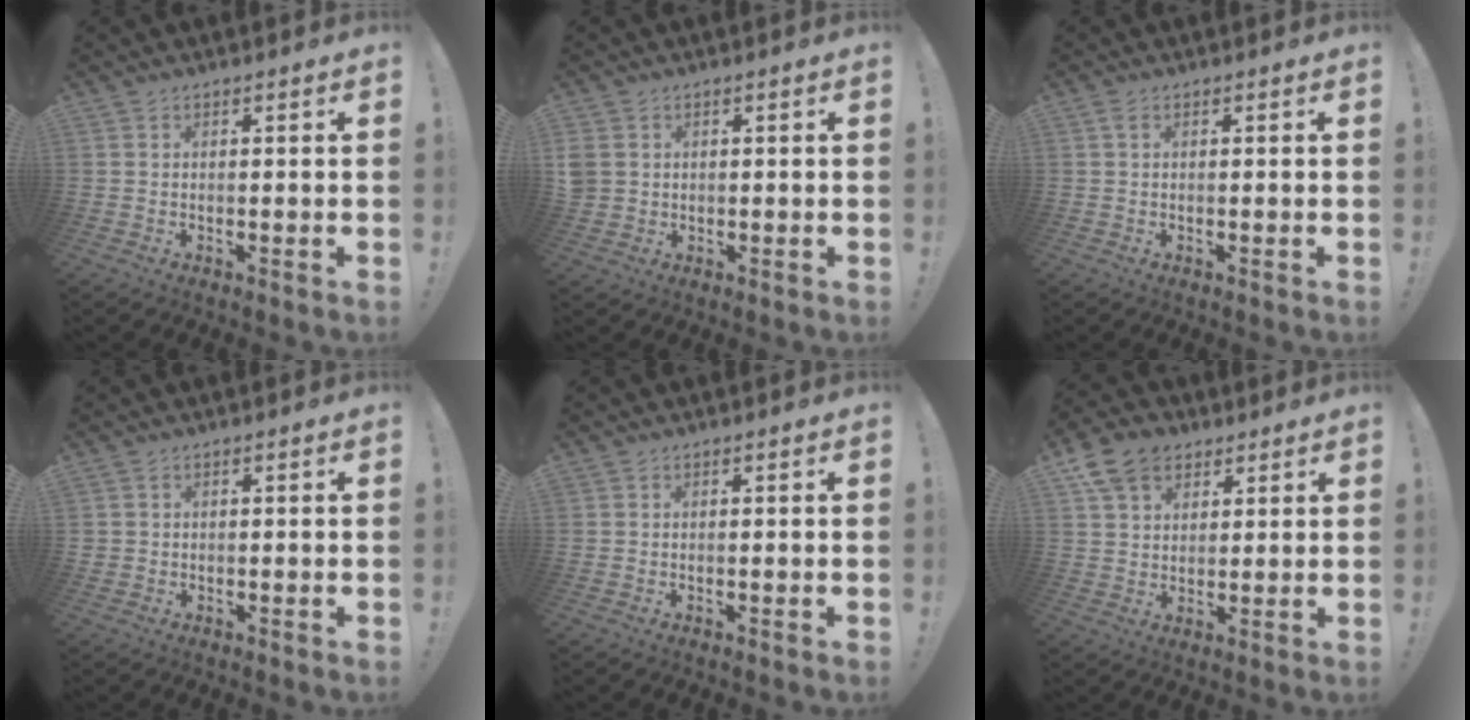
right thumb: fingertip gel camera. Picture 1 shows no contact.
{"total": 3.6, "force": [1.0, 3.1, 1.5], "torque": [-0.033, 0.000, 0.022]}
{"total": 1.0, "force": [0.4, 0.6, 0.7], "torque": [-0.017, 0.004, 0.006]}
{"total": 1.0, "force": [0.1, 1.0, 0.3], "torque": [-0.008, 0.004, 0.002]}
{"total": 0.0}
{"total": 11.0, "force": [6.1, 7.8, 4.7], "torque": [-0.080, -0.018, 0.122]}